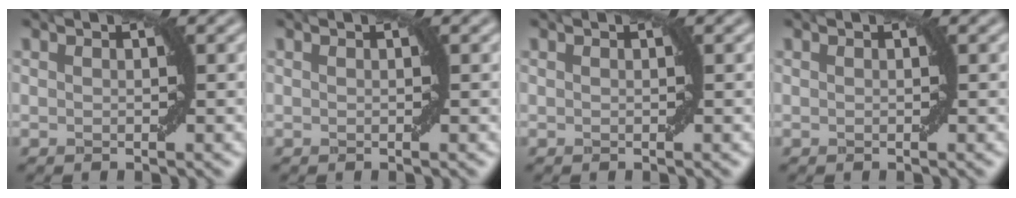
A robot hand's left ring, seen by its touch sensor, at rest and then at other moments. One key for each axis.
{"total": 0.0}
{"total": 0.0}
{"total": 0.0}